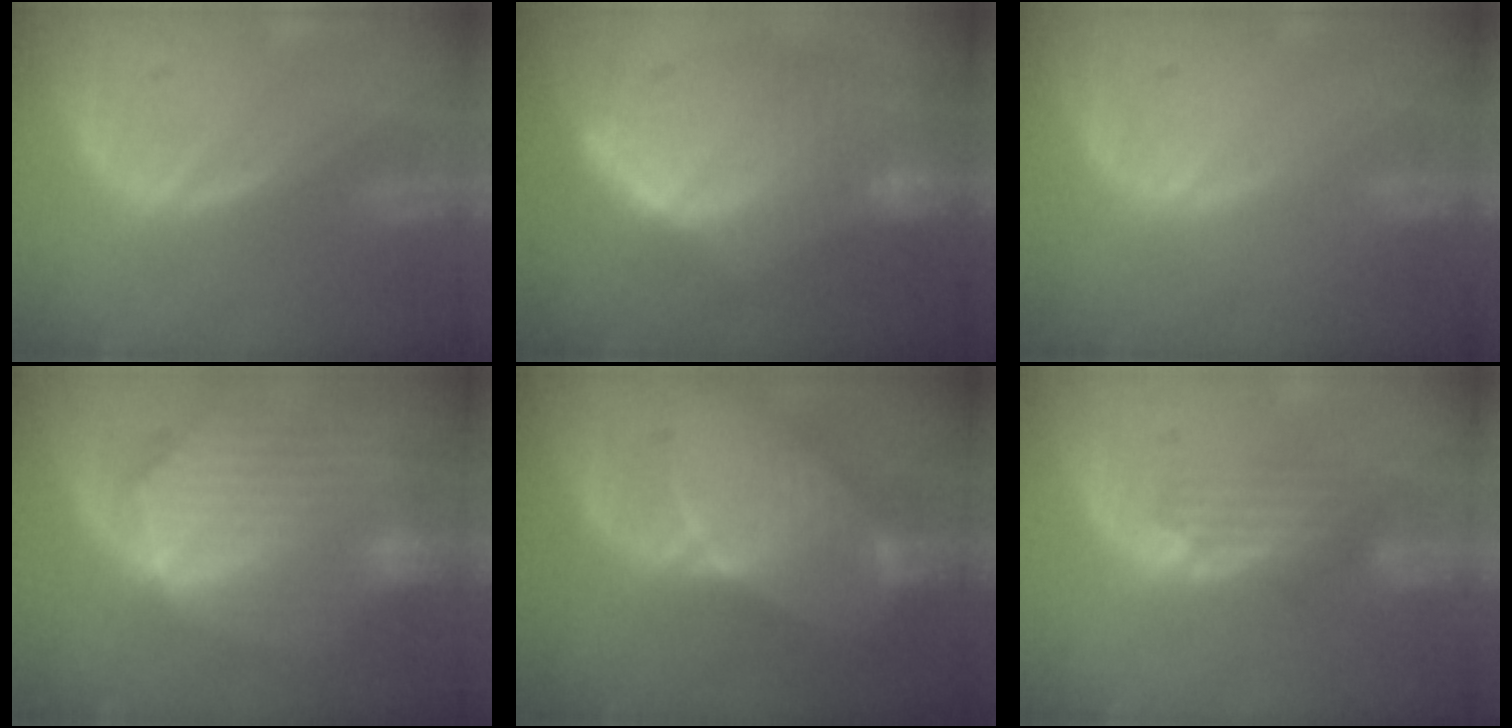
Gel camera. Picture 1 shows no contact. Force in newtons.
{"total": 10.0, "press": 9.0, "slide": 4.4}
{"total": 0.0}
{"total": 10.2, "press": 8.9, "slide": 5.0}
{"total": 7.2, "press": 7.1, "slide": 1.4}
{"total": 4.0, "press": 3.6, "slide": 1.5}